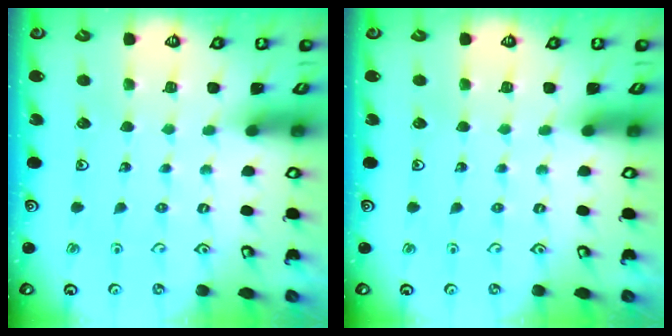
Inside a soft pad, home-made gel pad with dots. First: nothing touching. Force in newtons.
{"total": 0.0}